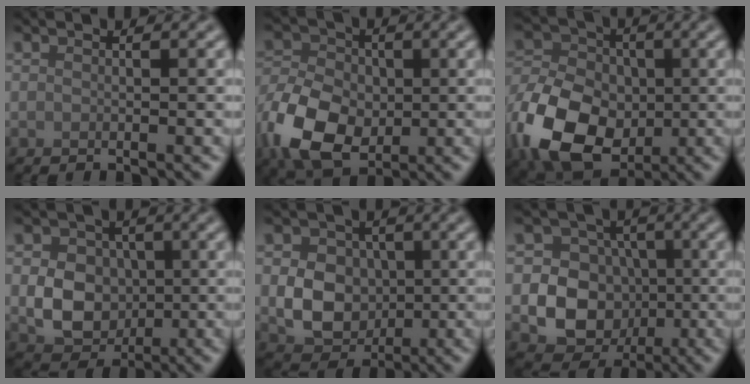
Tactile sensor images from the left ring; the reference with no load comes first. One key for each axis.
{"total": 9.2, "fx": -2.6, "fy": 6.5, "fz": 5.9, "tx": -0.135, "ty": -0.014, "tz": -0.057}
{"total": 12.0, "fx": -4.1, "fy": 8.4, "fz": 7.5, "tx": -0.158, "ty": -0.021, "tz": -0.084}
{"total": 5.9, "fx": -0.3, "fy": 4.7, "fz": 3.5, "tx": -0.052, "ty": -0.003, "tz": -0.013}
{"total": 6.0, "fx": -0.3, "fy": 4.7, "fz": 3.6, "tx": -0.052, "ty": -0.002, "tz": -0.012}
{"total": 7.5, "fx": -1.1, "fy": 6.6, "fz": 3.4, "tx": -0.030, "ty": 0.000, "tz": -0.040}